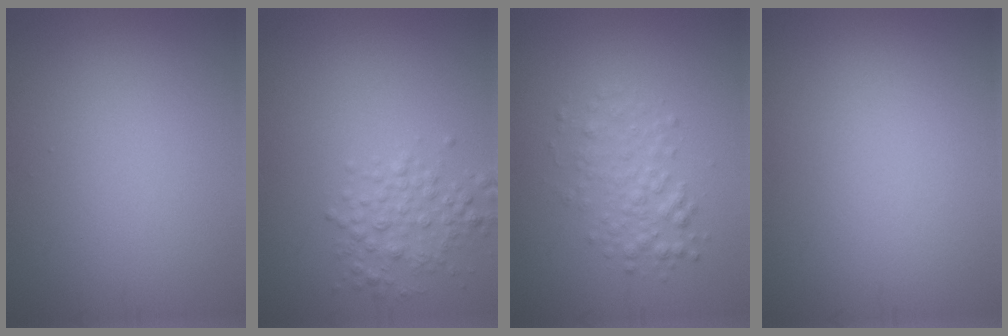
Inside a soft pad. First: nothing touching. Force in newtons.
{"total": 2.5, "press": 2.5, "slide": 0.1}
{"total": 2.5, "press": 2.5, "slide": 0.0}
{"total": 0.0}